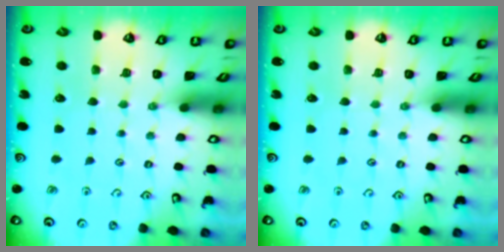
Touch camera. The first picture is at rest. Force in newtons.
{"total": 0.0}